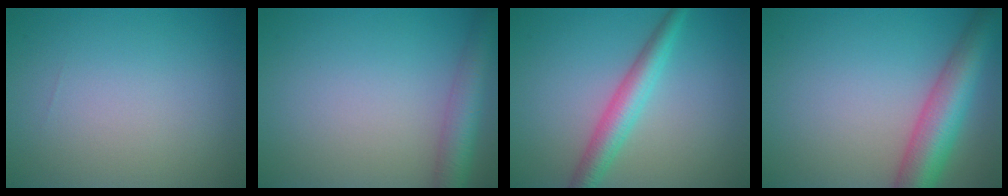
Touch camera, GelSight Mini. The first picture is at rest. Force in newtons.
{"total": 4.2, "press": 4.2, "slide": 0.2}
{"total": 3.8, "press": 3.8, "slide": 0.0}
{"total": 7.2, "press": 7.2, "slide": 0.3}